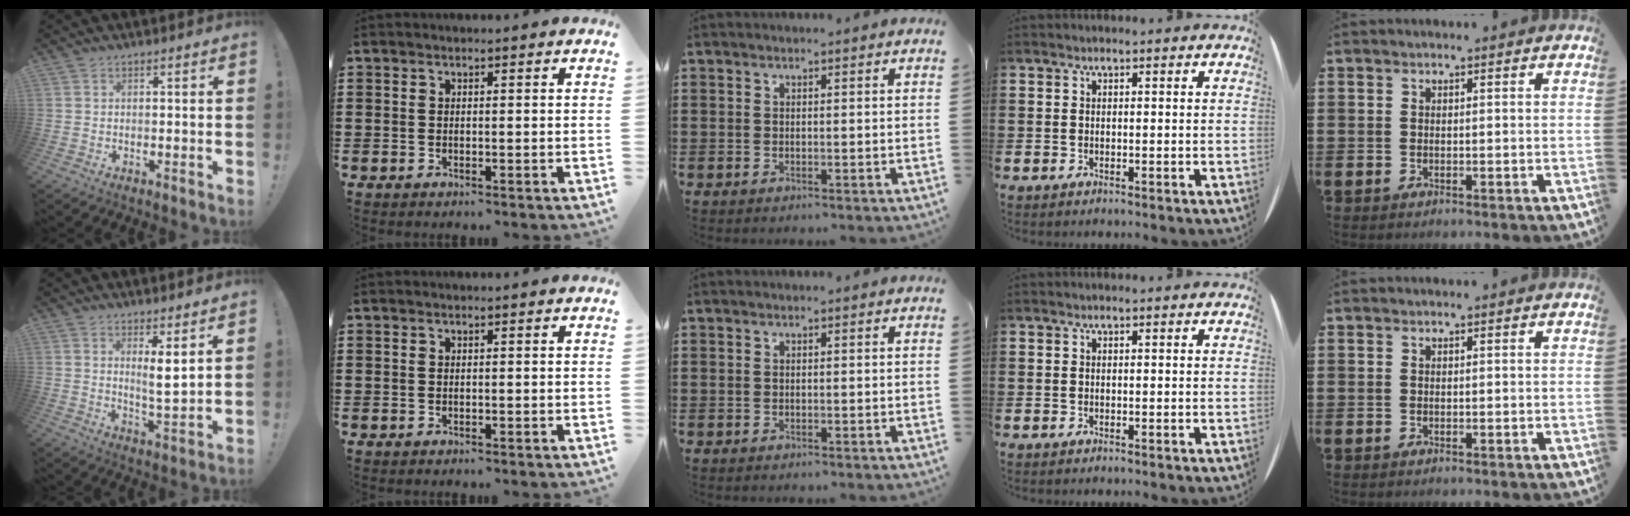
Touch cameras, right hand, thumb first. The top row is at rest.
{"thumb": {"total": 5.6, "force": [2.9, 0.6, 4.8], "torque": [-0.071, -0.024, 0.046]}}